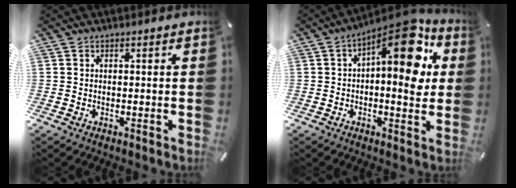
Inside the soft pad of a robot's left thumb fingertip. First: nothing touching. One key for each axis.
{"total": 14.8, "fx": 5.5, "fy": 6.4, "fz": 12.2, "tx": -0.150, "ty": -0.050, "tz": 0.087}